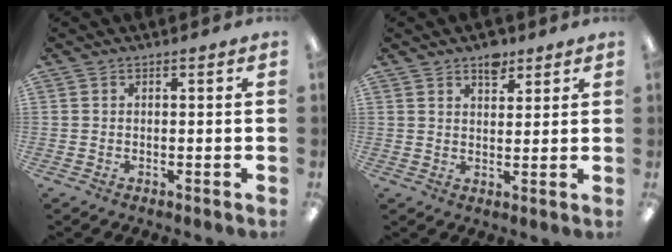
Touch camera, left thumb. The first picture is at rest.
{"total": 4.8, "force": [3.6, 2.6, 2.0], "torque": [-0.006, -0.020, 0.058]}